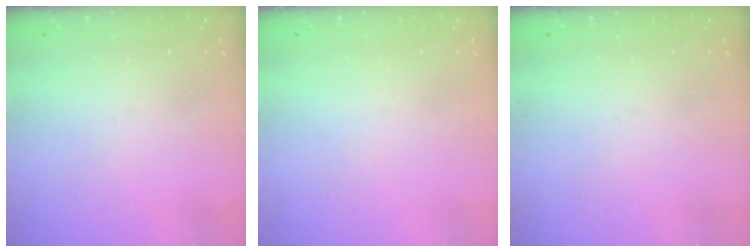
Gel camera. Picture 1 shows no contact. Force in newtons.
{"total": 0.0}
{"total": 0.0}